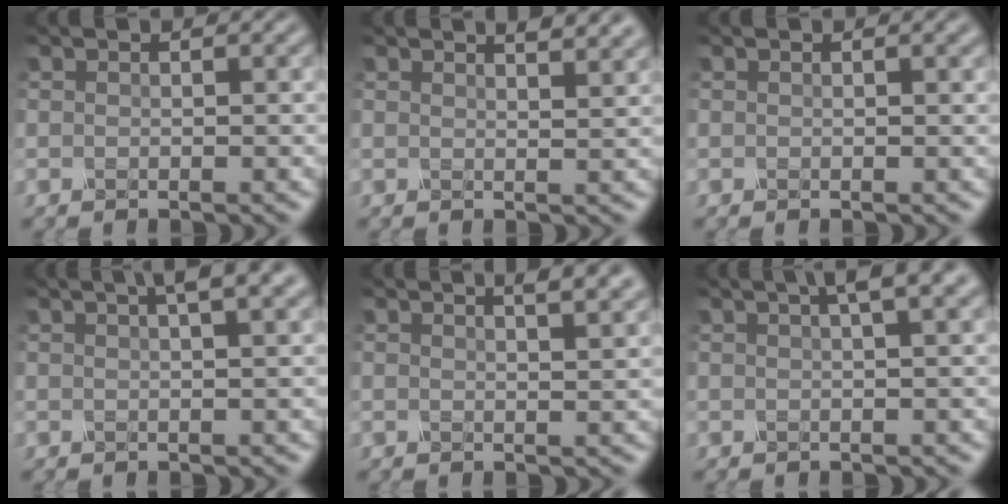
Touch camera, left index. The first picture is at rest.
{"total": 3.5, "force": [2.7, 1.1, 1.9], "torque": [-0.007, 0.016, 0.014]}
{"total": 0.7, "force": [0.5, 0.2, 0.5], "torque": [-0.009, 0.002, 0.006]}
{"total": 4.2, "force": [2.5, 1.0, 3.3], "torque": [-0.032, 0.014, 0.021]}
{"total": 4.6, "force": [3.0, 1.7, 3.1], "torque": [-0.012, 0.027, 0.009]}
{"total": 3.7, "force": [2.0, 0.6, 3.1], "torque": [-0.037, 0.013, 0.027]}